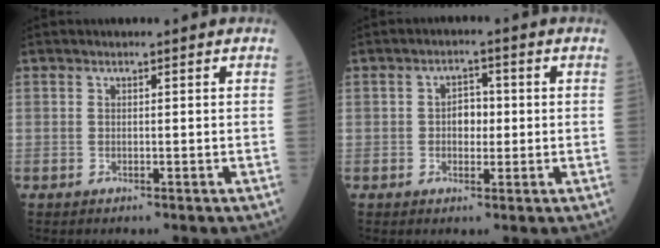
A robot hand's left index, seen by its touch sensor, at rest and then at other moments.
{"total": 3.5, "force": [-0.1, 2.3, 2.6], "torque": [-0.043, 0.009, 0.000]}